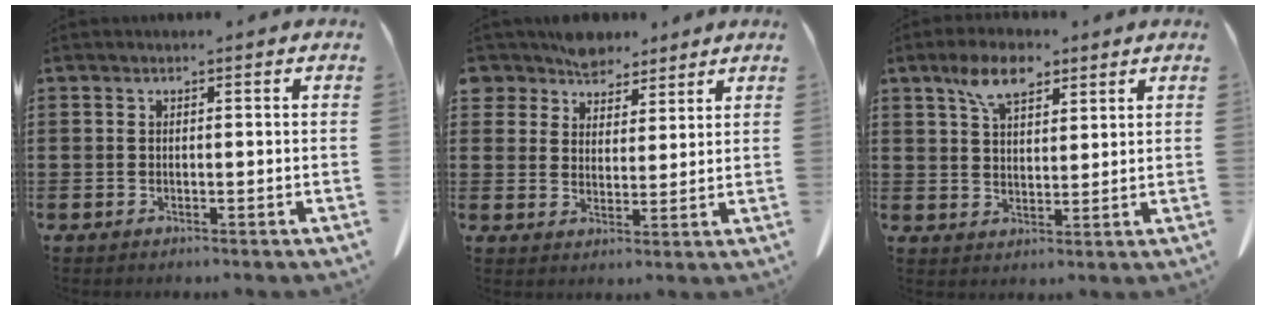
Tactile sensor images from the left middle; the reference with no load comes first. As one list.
[{"total": 5.9, "force": [5.3, 2.6, 0.3], "torque": [-0.035, -0.019, 0.099]}, {"total": 7.2, "force": [4.7, 3.4, 4.3], "torque": [-0.090, 0.003, 0.085]}]